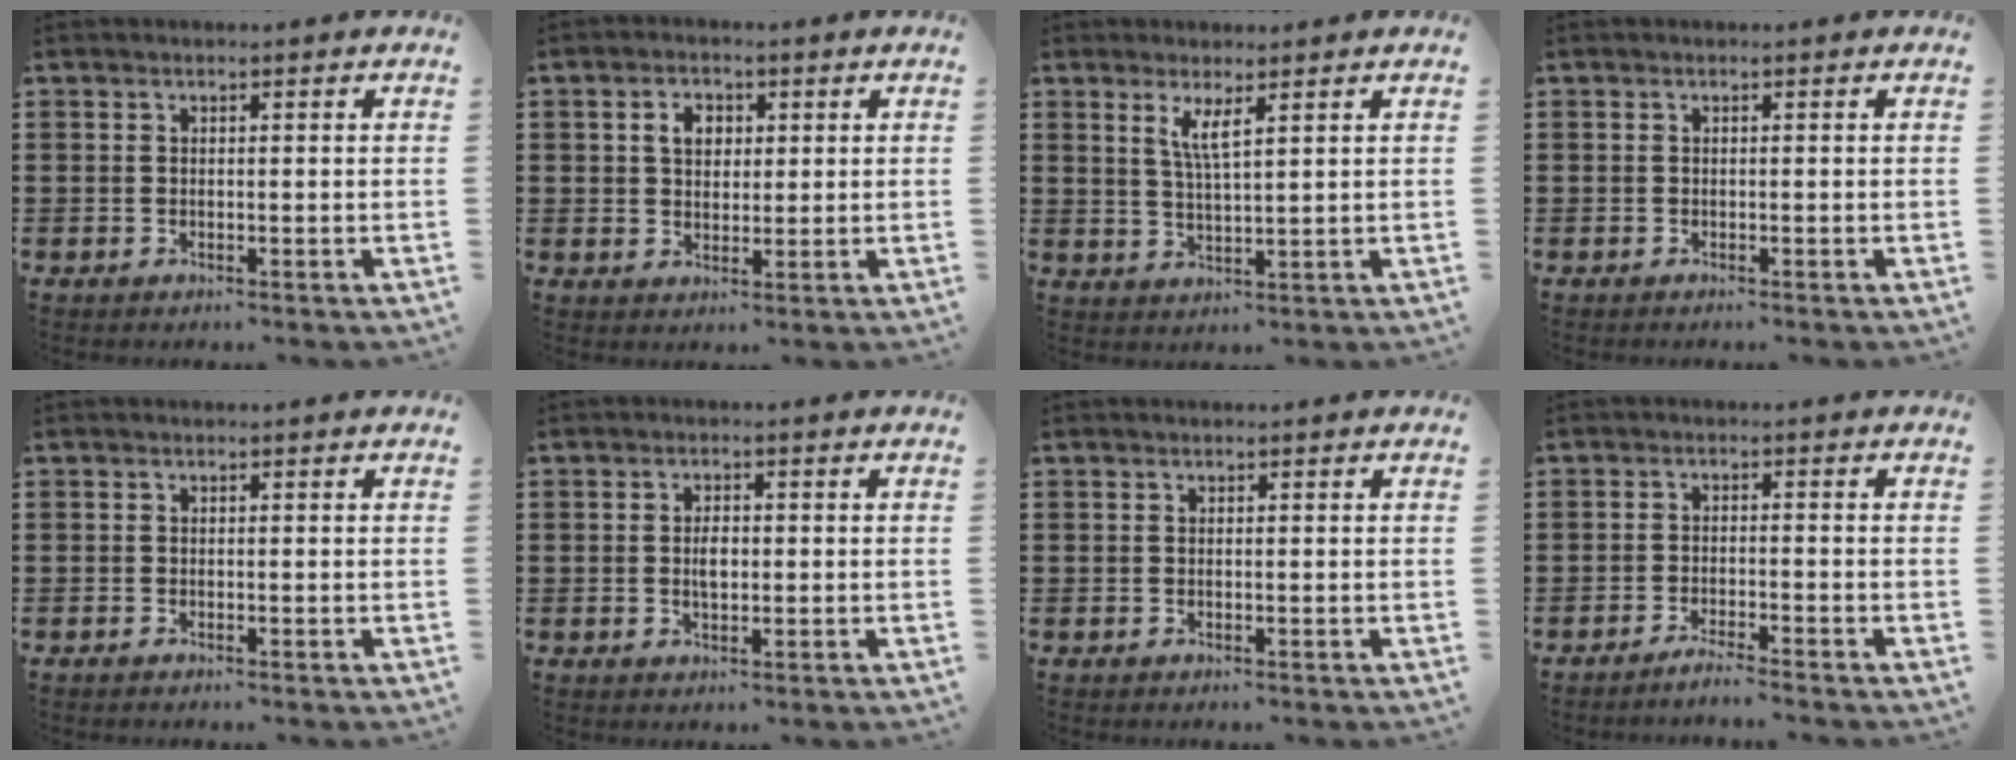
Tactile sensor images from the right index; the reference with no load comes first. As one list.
[{"total": 3.7, "force": [1.0, 2.7, 2.3], "torque": [-0.054, 0.014, 0.014]}, {"total": 3.6, "force": [1.9, 0.5, 3.0], "torque": [-0.065, 0.001, 0.033]}, {"total": 0.0}, {"total": 0.0}, {"total": 2.7, "force": [0.0, 1.4, 2.3], "torque": [-0.045, 0.005, -0.001]}, {"total": 0.0}, {"total": 2.2, "force": [-2.1, -0.4, 0.7], "torque": [-0.012, 0.001, -0.040]}]